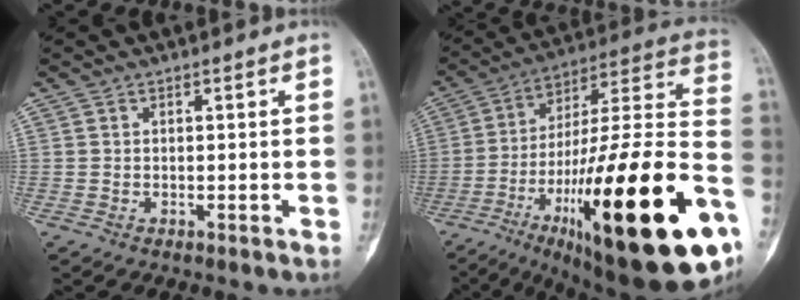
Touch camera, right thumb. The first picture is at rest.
{"total": 38.3, "force": [-14.6, 9.5, 34.1], "torque": [-0.458, 0.051, -0.224]}